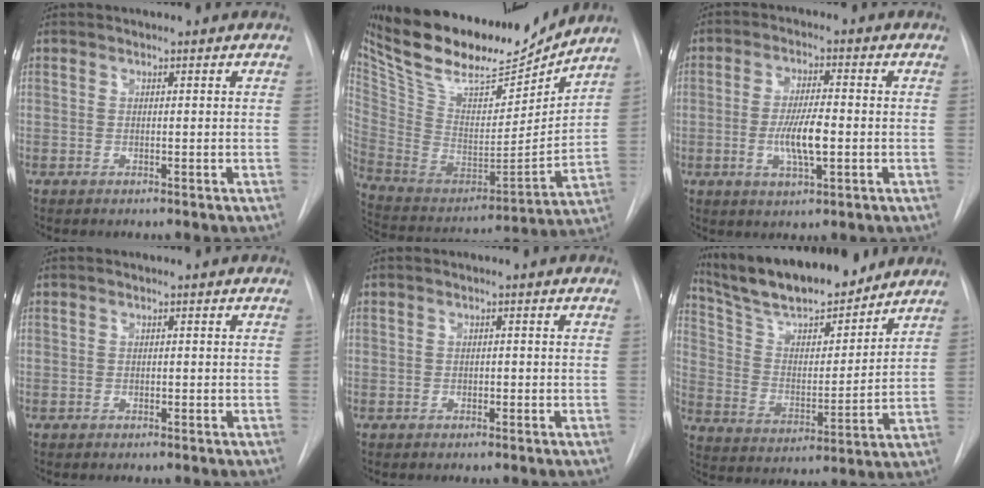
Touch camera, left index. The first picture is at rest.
{"total": 26.4, "force": [22.7, 6.5, 11.7], "torque": [-0.214, -0.022, 0.367]}
{"total": 6.7, "force": [-1.3, 1.4, 6.4], "torque": [-0.124, -0.005, -0.024]}
{"total": 0.0}
{"total": 0.6, "force": [-0.3, 0.4, 0.3], "torque": [-0.001, 0.001, -0.006]}
{"total": 17.7, "force": [15.7, 3.2, 7.6], "torque": [-0.133, 0.004, 0.269]}